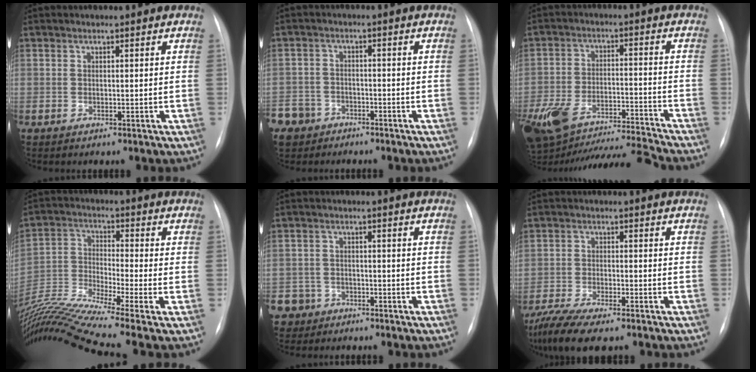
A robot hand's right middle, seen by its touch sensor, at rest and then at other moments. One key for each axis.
{"total": 7.7, "fx": -5.3, "fy": 5.4, "fz": 0.7, "tx": -0.033, "ty": -0.002, "tz": -0.095}
{"total": 18.4, "fx": -16.3, "fy": 2.2, "fz": 8.2, "tx": -0.188, "ty": 0.008, "tz": -0.270}
{"total": 16.6, "fx": -14.0, "fy": -2.5, "fz": 8.7, "tx": -0.185, "ty": -0.013, "tz": -0.255}
{"total": 6.2, "fx": -4.4, "fy": 4.4, "fz": -0.3, "tx": -0.004, "ty": 0.002, "tz": -0.078}
{"total": 9.8, "fx": -7.9, "fy": 1.8, "fz": 5.5, "tx": -0.104, "ty": -0.021, "tz": -0.132}